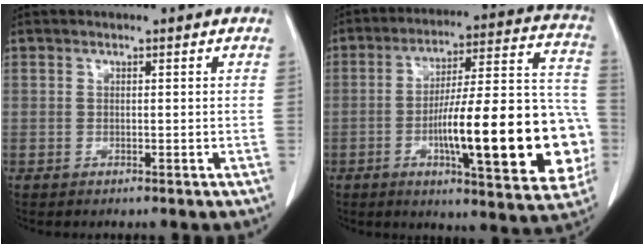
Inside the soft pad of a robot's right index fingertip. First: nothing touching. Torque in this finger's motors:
{"motor_torque": [2.14, 0.00, 0.91, 0.21]}